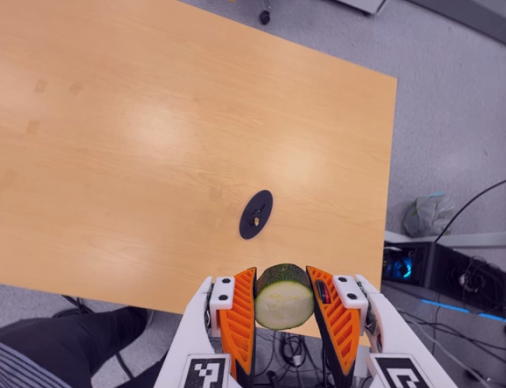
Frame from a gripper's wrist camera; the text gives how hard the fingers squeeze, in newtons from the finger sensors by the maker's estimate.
{"total": 13.1, "left": 11.3, "right": 14.8}